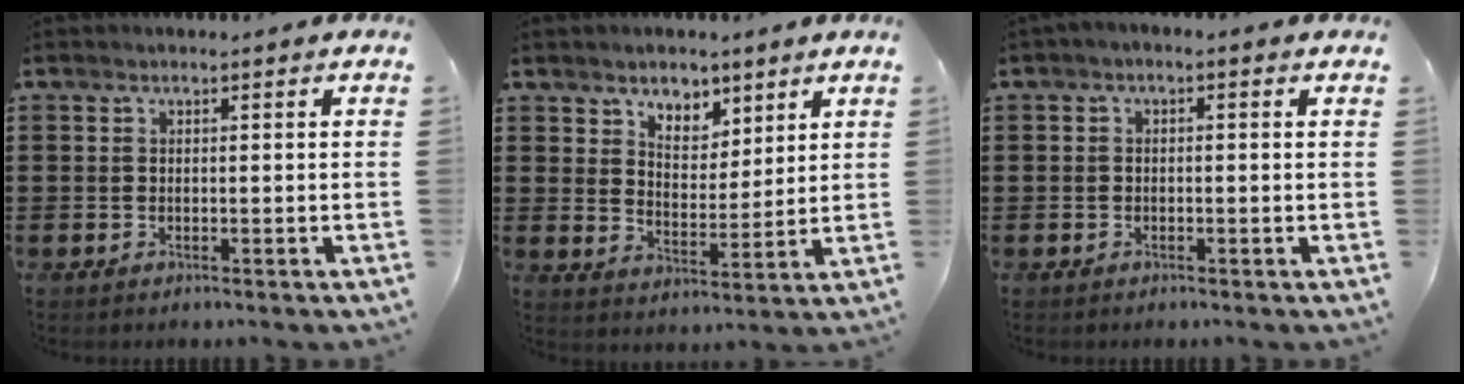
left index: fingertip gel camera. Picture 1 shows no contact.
{"total": 4.7, "force": [3.8, 2.8, 0.2], "torque": [-0.019, -0.008, 0.067]}
{"total": 0.8, "force": [-0.6, 0.2, 0.6], "torque": [-0.011, -0.002, -0.011]}